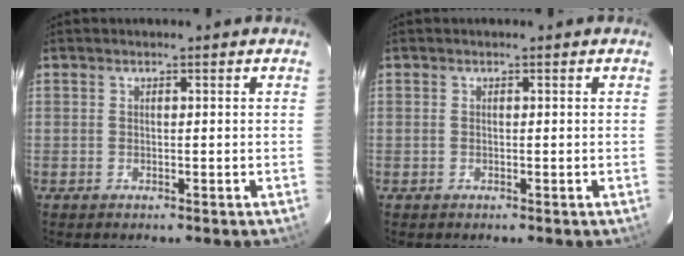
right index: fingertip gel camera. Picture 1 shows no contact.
{"total": 0.0}